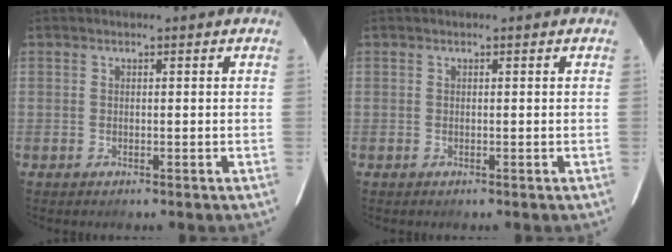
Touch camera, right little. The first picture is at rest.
{"total": 0.0}